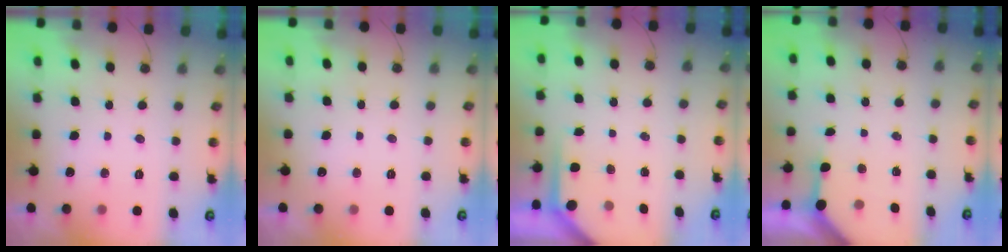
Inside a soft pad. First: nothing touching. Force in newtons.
{"total": 0.0}
{"total": 3.7, "press": 3.7, "slide": 0.3}
{"total": 3.2, "press": 3.2, "slide": 0.4}